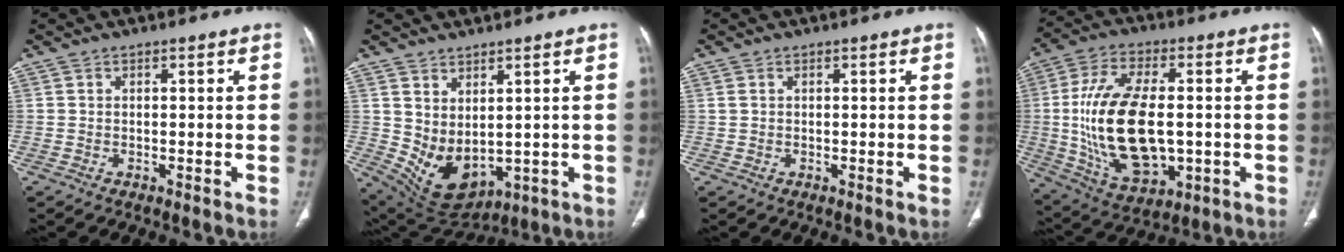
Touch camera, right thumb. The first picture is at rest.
{"total": 9.5, "force": [1.3, 6.0, 7.3], "torque": [-0.114, -0.022, 0.062]}
{"total": 0.9, "force": [0.5, 0.6, 0.6], "torque": [-0.015, 0.009, 0.013]}
{"total": 20.9, "force": [-0.7, 11.2, 17.6], "torque": [-0.332, -0.004, 0.005]}